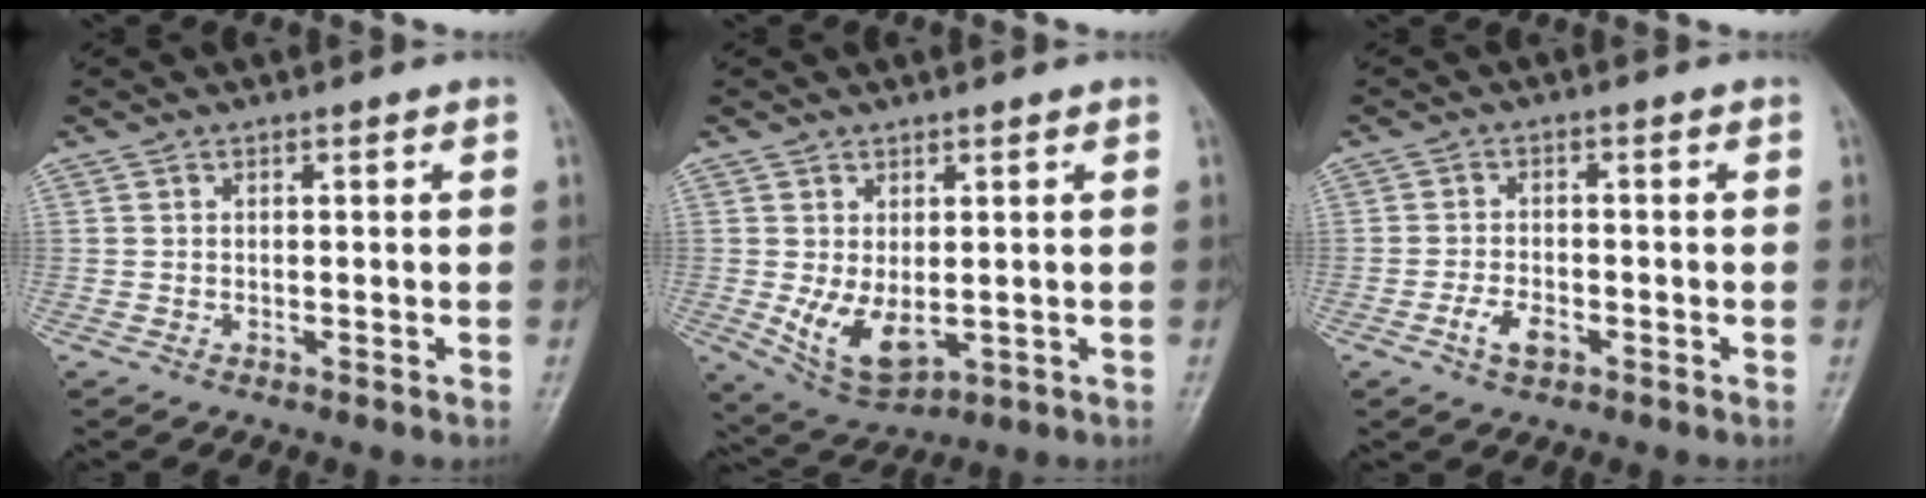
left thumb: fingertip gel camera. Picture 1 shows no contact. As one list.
[{"total": 7.9, "force": [0.0, 4.5, 6.5], "torque": [-0.109, -0.017, 0.019]}, {"total": 3.8, "force": [-1.8, 2.1, 2.6], "torque": [-0.050, 0.009, -0.033]}]